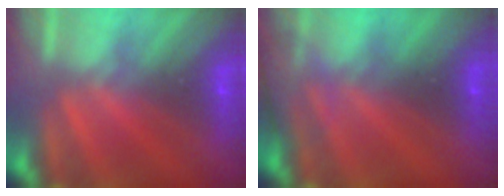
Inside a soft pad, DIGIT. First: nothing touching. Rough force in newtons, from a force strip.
{"total": 2.7}